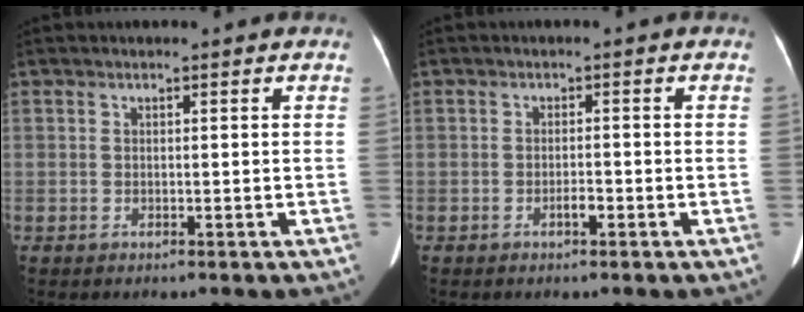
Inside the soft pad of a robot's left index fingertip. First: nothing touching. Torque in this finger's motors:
{"motor_torque": [0.35, 0.27, 0.19, 0.05]}